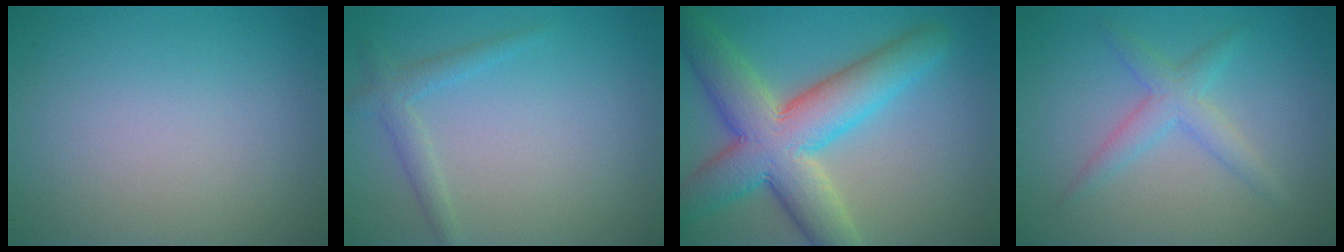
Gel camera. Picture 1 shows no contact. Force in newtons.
{"total": 1.8, "press": 1.8, "slide": 0.1}
{"total": 10.2, "press": 10.1, "slide": 0.6}
{"total": 2.6, "press": 2.6, "slide": 0.0}